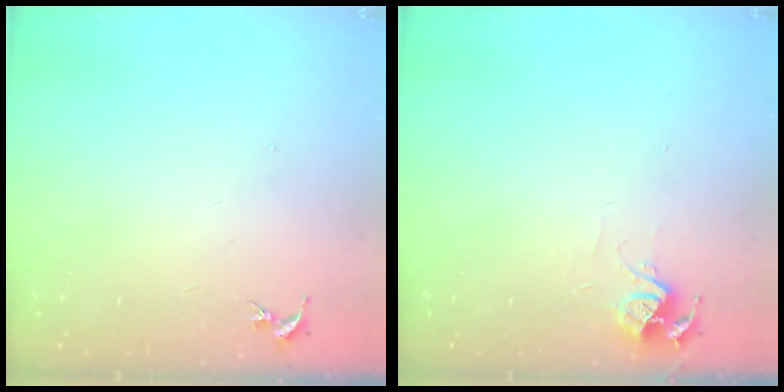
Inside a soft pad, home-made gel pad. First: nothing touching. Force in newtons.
{"total": 6.0, "press": 6.0, "slide": 0.6}